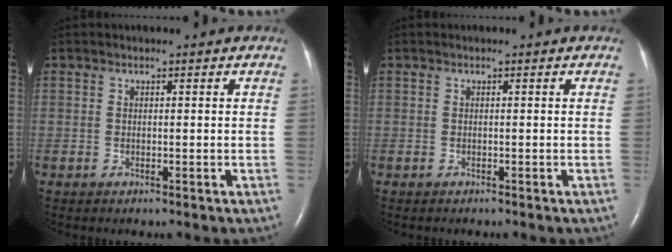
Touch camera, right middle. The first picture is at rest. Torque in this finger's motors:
{"motor_torque": [-0.31, 0.14, -0.02, 0.01]}